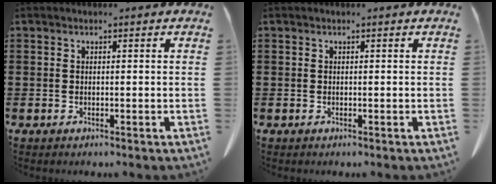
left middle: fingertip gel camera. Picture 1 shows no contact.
{"total": 0.0}